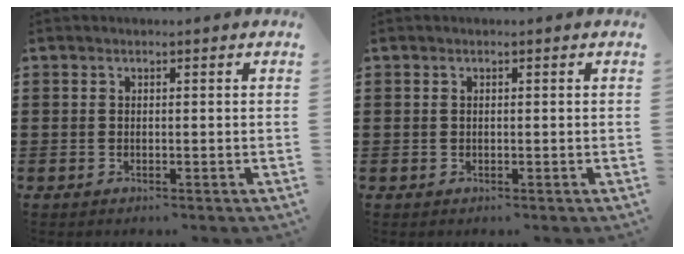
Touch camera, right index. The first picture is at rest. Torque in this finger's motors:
{"motor_torque": [-0.13, 0.23, -0.03, -0.01]}